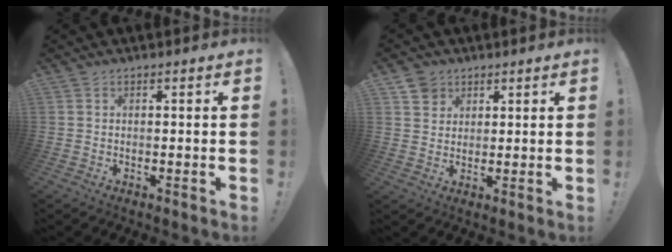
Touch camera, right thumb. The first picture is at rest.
{"total": 5.2, "force": [3.1, 4.1, 0.6], "torque": [-0.001, -0.022, 0.059]}